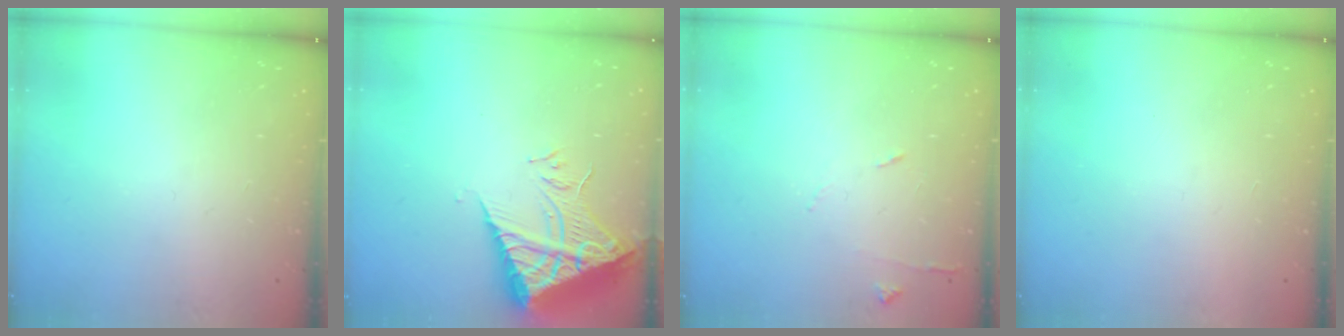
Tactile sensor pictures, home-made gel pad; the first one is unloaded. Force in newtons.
{"total": 10.3, "press": 10.2, "slide": 1.1}
{"total": 6.2, "press": 6.1, "slide": 0.8}
{"total": 1.6, "press": 1.5, "slide": 0.1}